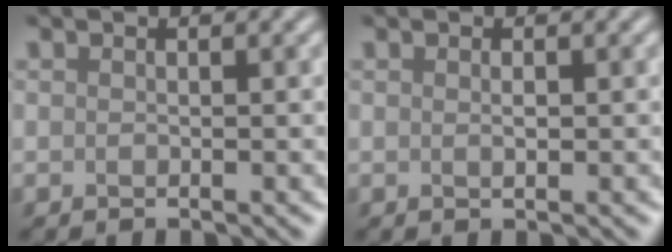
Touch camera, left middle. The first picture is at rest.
{"total": 0.5, "force": [0.1, 0.1, 0.5], "torque": [-0.013, 0.001, 0.001]}